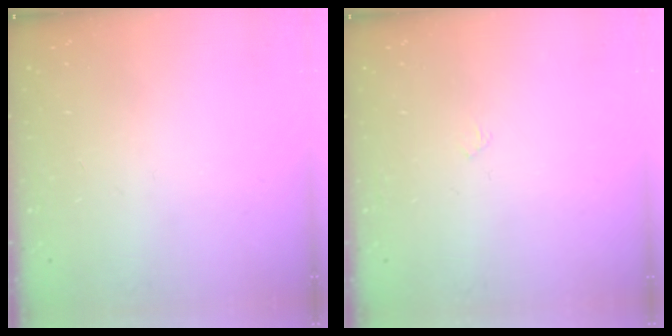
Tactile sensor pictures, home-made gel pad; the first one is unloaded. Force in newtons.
{"total": 3.4, "press": 3.3, "slide": 0.4}